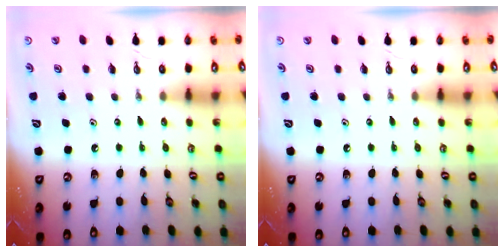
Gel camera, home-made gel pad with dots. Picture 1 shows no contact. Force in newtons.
{"total": 0.0}